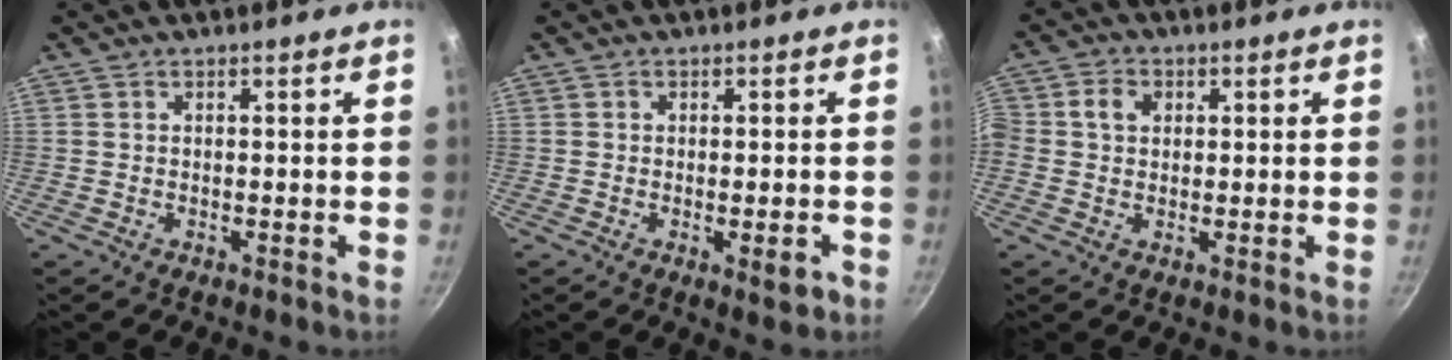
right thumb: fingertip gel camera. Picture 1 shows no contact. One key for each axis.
{"total": 3.5, "fx": -1.2, "fy": 1.0, "fz": 3.1, "tx": -0.039, "ty": 0.000, "tz": -0.016}
{"total": 4.2, "fx": 0.7, "fy": 3.5, "fz": 2.3, "tx": -0.033, "ty": 0.009, "tz": 0.001}